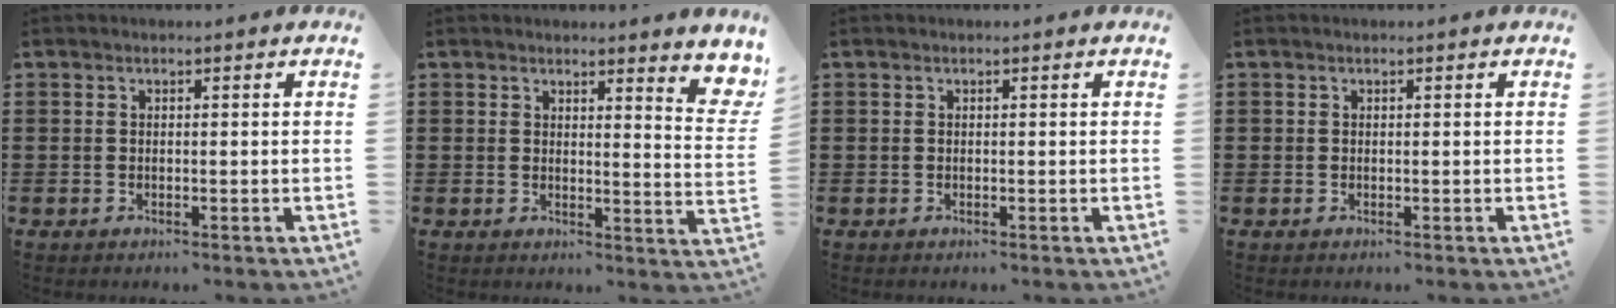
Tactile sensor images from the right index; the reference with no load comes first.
{"total": 3.7, "force": [3.2, 0.1, 1.9], "torque": [-0.026, -0.018, 0.050]}
{"total": 0.0}
{"total": 0.0}